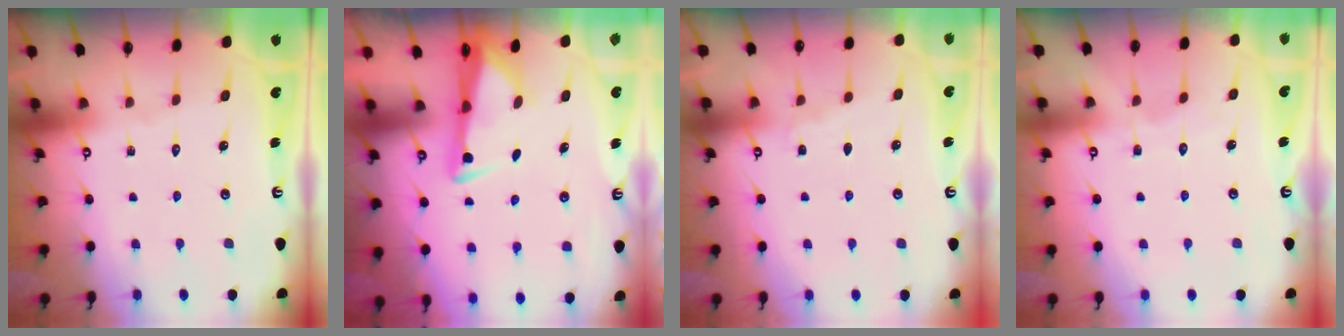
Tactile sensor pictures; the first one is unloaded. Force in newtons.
{"total": 2.9, "press": 2.8, "slide": 0.9}
{"total": 2.8, "press": 2.7, "slide": 0.3}
{"total": 4.2, "press": 4.2, "slide": 0.3}